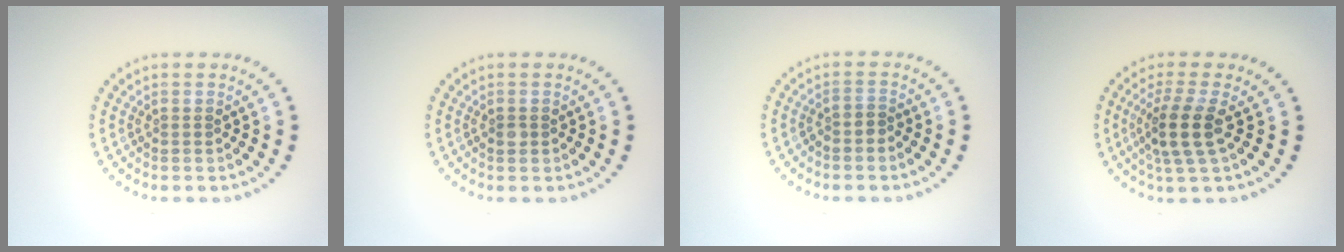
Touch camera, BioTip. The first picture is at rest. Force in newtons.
{"total": 0.9, "press": 0.9, "slide": 0.1}
{"total": 1.1, "press": 0.7, "slide": 0.8}
{"total": 3.7, "press": 3.0, "slide": 2.2}